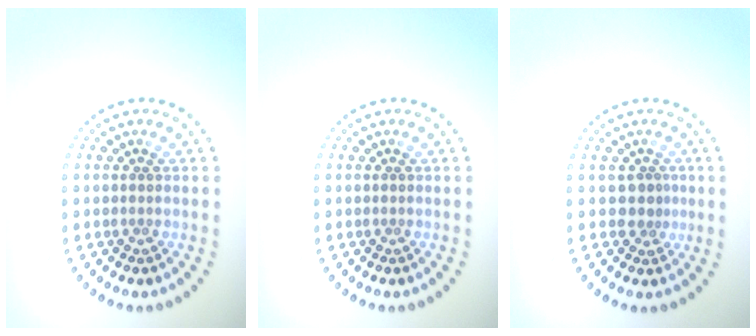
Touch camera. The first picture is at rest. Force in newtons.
{"total": 0.0}
{"total": 1.5, "press": 0.9, "slide": 1.1}